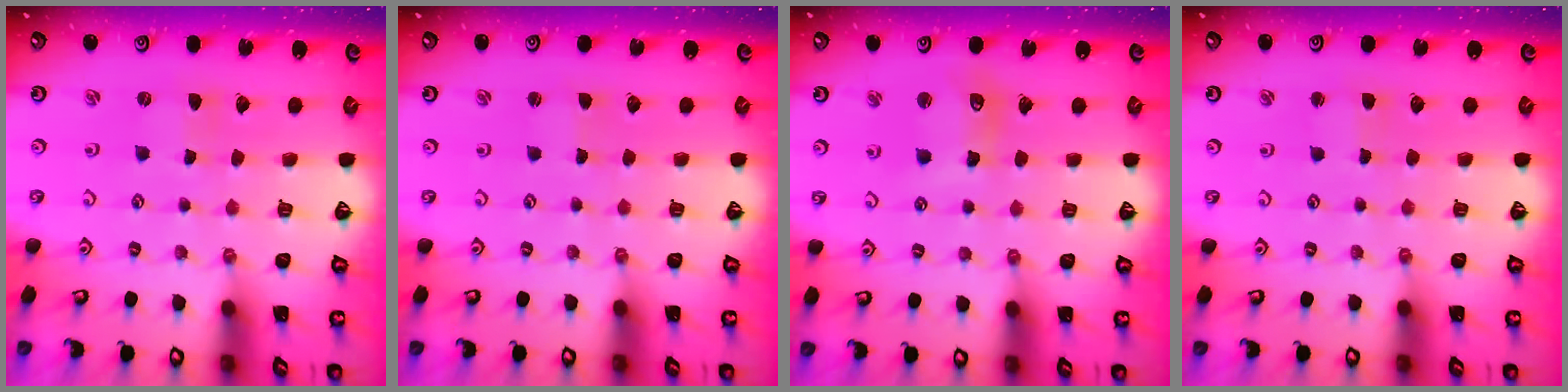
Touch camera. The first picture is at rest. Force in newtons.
{"total": 0.6, "press": 0.6, "slide": 0.0}
{"total": 9.3, "press": 9.2, "slide": 1.7}
{"total": 1.9, "press": 1.9, "slide": 0.3}